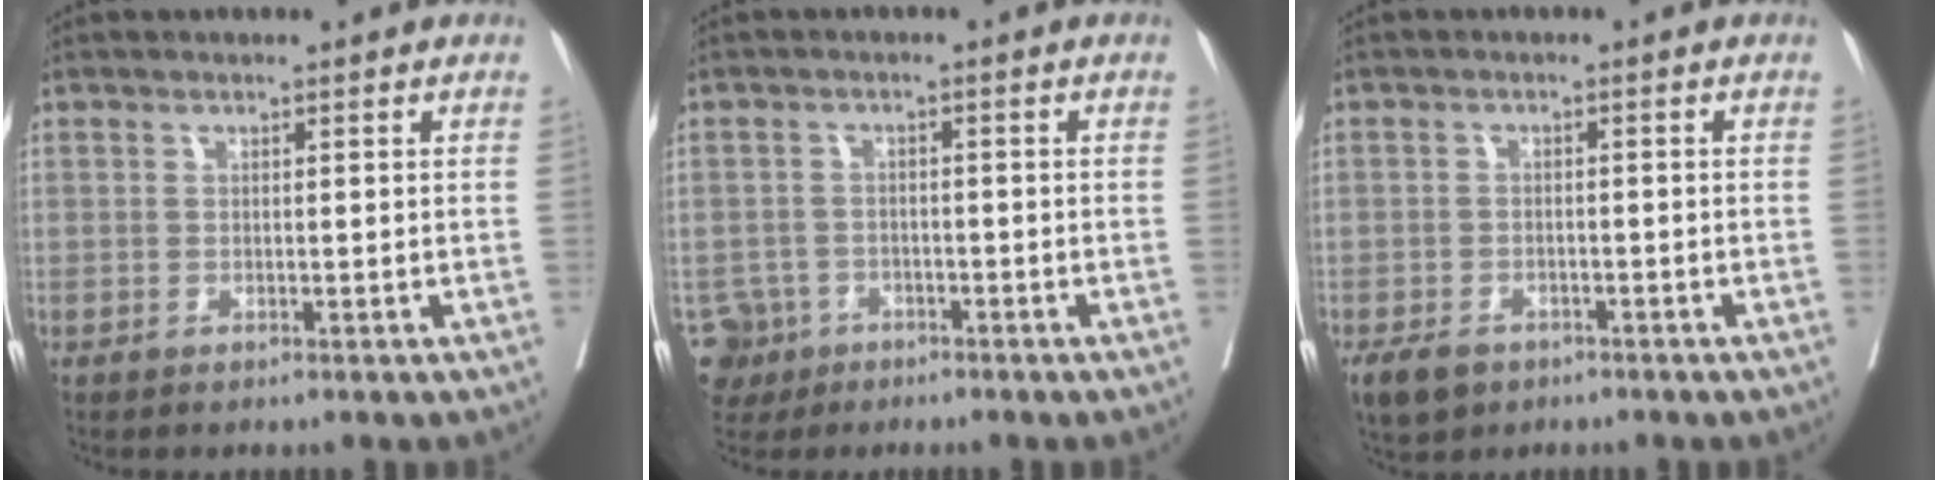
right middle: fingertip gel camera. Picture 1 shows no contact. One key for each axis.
{"total": 4.3, "fx": -2.5, "fy": 3.5, "fz": -0.2, "tx": 0.004, "ty": 0.008, "tz": -0.042}
{"total": 4.6, "fx": -3.0, "fy": 2.9, "fz": 1.8, "tx": -0.032, "ty": -0.002, "tz": -0.046}